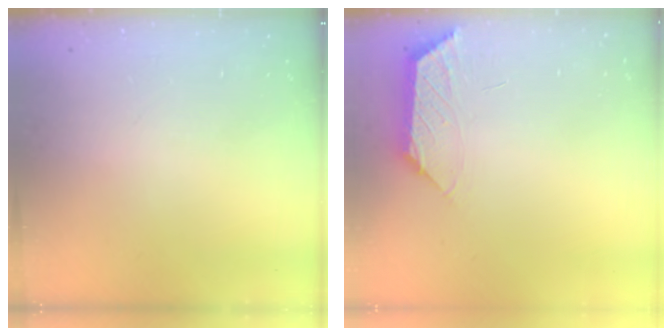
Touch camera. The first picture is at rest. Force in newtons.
{"total": 1.7, "press": 1.6, "slide": 0.5}